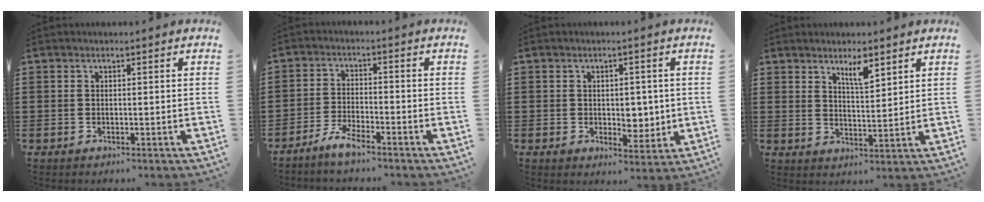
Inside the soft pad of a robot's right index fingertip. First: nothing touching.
{"total": 3.6, "force": [-3.3, 0.4, 1.5], "torque": [-0.041, 0.004, -0.068]}
{"total": 4.2, "force": [0.2, 3.2, 2.7], "torque": [-0.037, 0.001, -0.002]}
{"total": 4.3, "force": [3.1, 1.0, 2.8], "torque": [-0.045, -0.002, 0.051]}